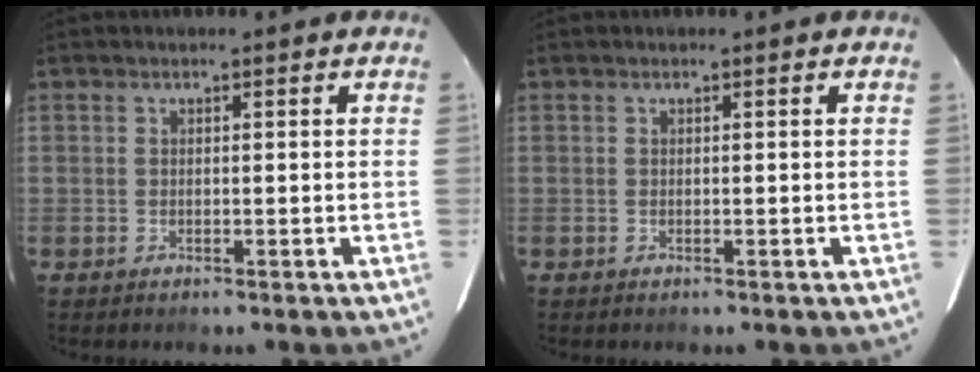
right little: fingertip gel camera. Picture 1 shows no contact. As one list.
[{"total": 0.0}]